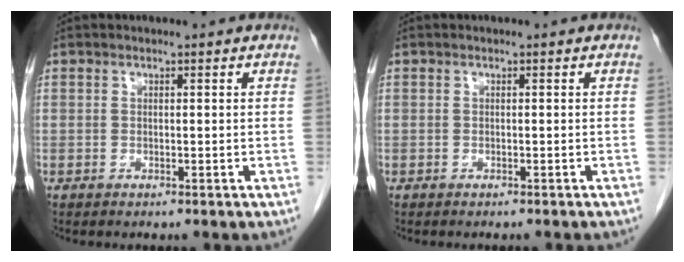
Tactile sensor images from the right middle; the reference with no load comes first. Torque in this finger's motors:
{"motor_torque": [0.03, -0.02, -0.01, 0.00]}